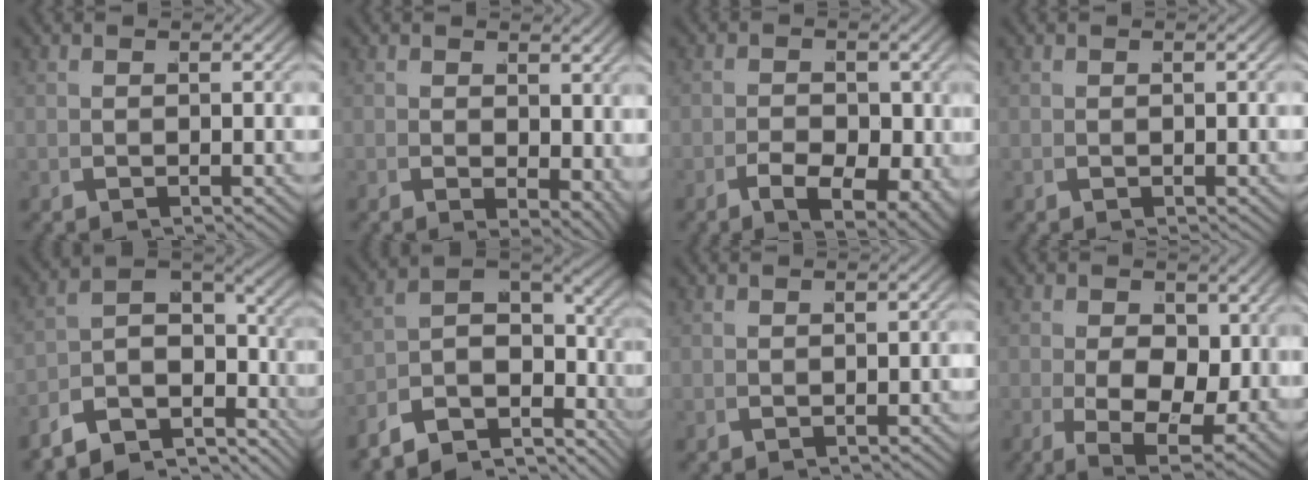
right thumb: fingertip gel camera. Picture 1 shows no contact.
{"total": 2.8, "force": [0.4, 1.7, 2.2], "torque": [-0.026, -0.016, 0.017]}
{"total": 5.9, "force": [-1.7, 3.5, 4.5], "torque": [-0.070, -0.022, -0.018]}
{"total": 0.0}
{"total": 9.7, "force": [-2.5, 5.5, 7.6], "torque": [-0.126, -0.006, -0.045]}
{"total": 9.9, "force": [-2.7, 5.6, 7.6], "torque": [-0.129, -0.009, -0.045]}
{"total": 0.5, "force": [-0.4, 0.2, 0.2], "torque": [-0.004, -0.003, -0.006]}
{"total": 10.2, "force": [-1.3, 6.8, 7.5], "torque": [-0.134, -0.058, 0.005]}